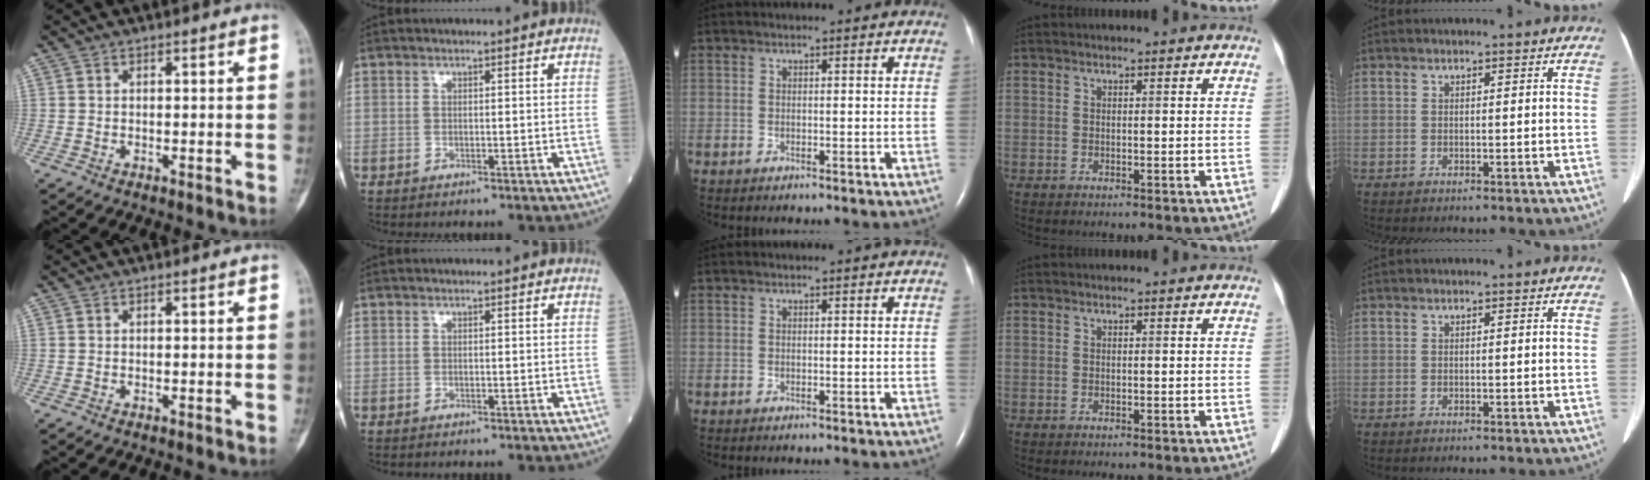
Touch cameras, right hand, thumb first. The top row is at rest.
{}